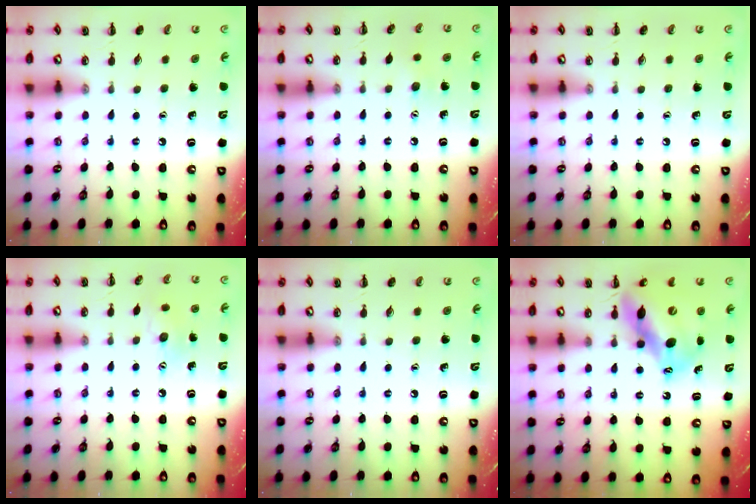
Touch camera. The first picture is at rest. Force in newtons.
{"total": 2.9, "press": 2.8, "slide": 0.7}
{"total": 0.0}
{"total": 6.9, "press": 6.8, "slide": 1.3}
{"total": 0.0}
{"total": 14.5, "press": 14.0, "slide": 3.7}